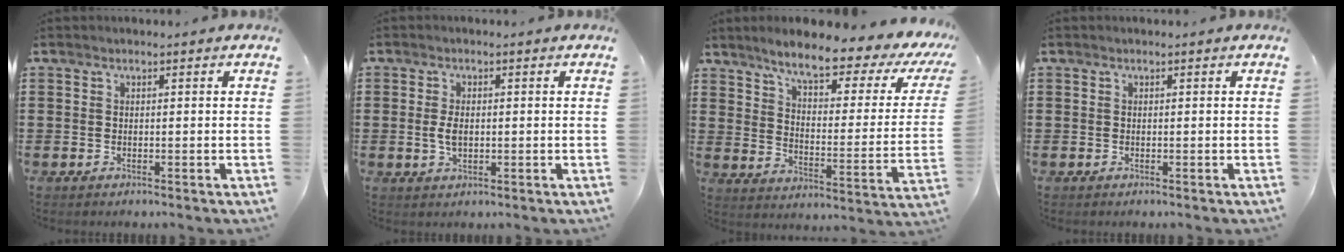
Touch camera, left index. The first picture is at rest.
{"total": 3.1, "force": [0.0, 1.6, 2.7], "torque": [-0.060, 0.001, -0.004]}
{"total": 8.0, "force": [6.3, 0.7, 4.8], "torque": [-0.104, -0.040, 0.096]}
{"total": 0.0}